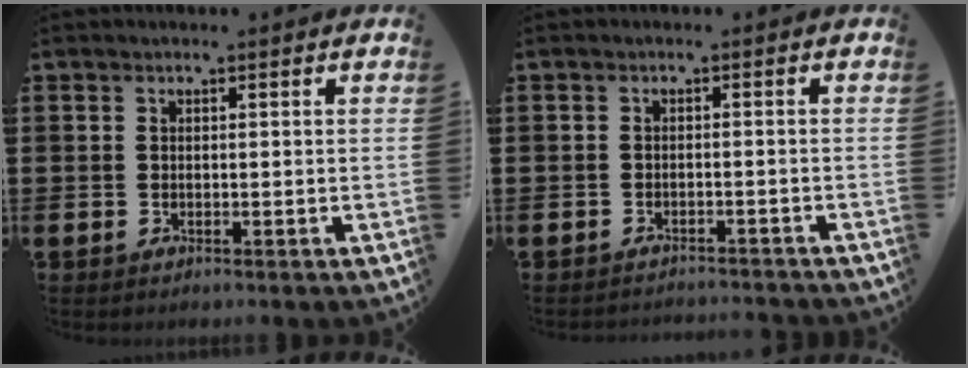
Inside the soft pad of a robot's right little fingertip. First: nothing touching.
{"total": 0.9, "force": [-0.9, -0.1, -0.1], "torque": [-0.001, 0.005, -0.018]}